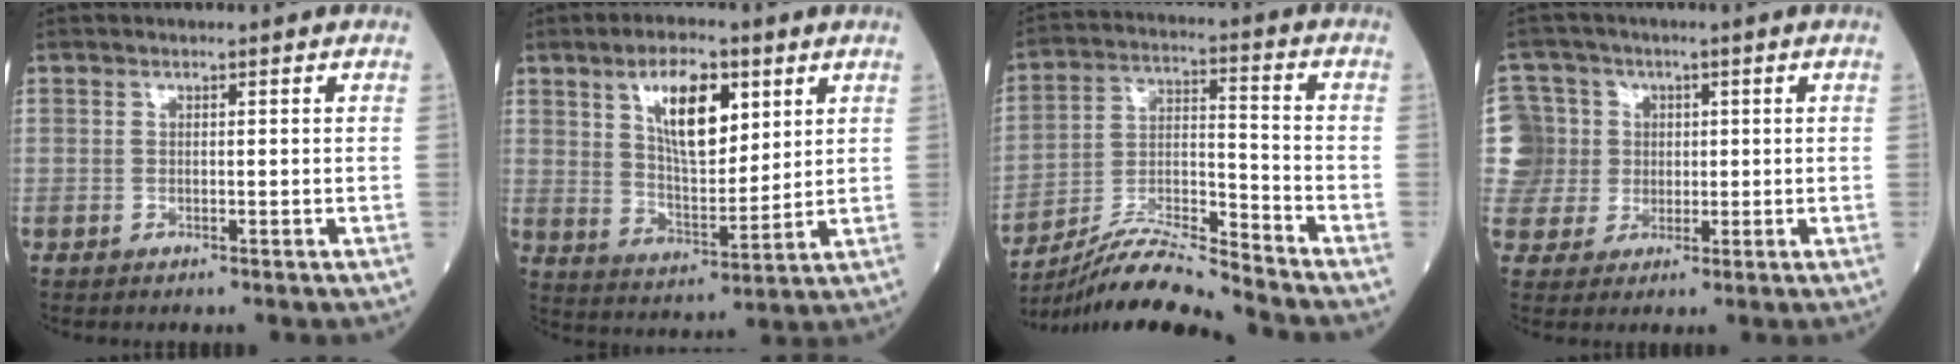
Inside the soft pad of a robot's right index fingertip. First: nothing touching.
{"total": 10.4, "force": [4.7, 3.9, 8.4], "torque": [-0.150, 0.004, 0.089]}
{"total": 10.8, "force": [-10.3, -1.5, 3.0], "torque": [-0.062, 0.009, -0.192]}
{"total": 10.0, "force": [1.4, 9.9, 0.6], "torque": [-0.029, 0.049, 0.040]}